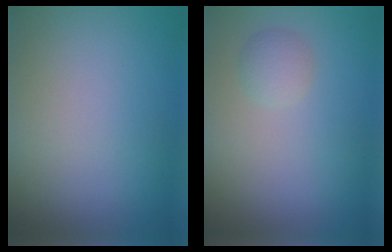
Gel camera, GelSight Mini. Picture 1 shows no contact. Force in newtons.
{"total": 1.5, "press": 1.5, "slide": 0.0}